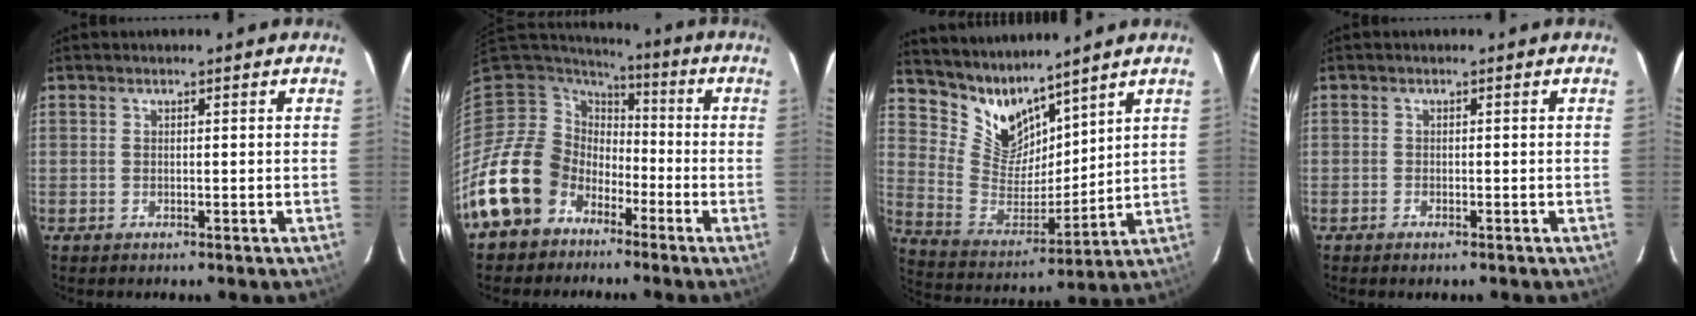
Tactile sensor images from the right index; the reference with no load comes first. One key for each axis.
{"total": 14.5, "fx": -7.7, "fy": 11.6, "fz": 4.3, "tx": -0.111, "ty": 0.016, "tz": -0.136}
{"total": 10.5, "fx": 9.3, "fy": 4.0, "fz": 3.1, "tx": -0.067, "ty": -0.017, "tz": 0.193}
{"total": 0.8, "fx": -0.7, "fy": 0.3, "fz": 0.4, "tx": -0.010, "ty": -0.002, "tz": -0.015}